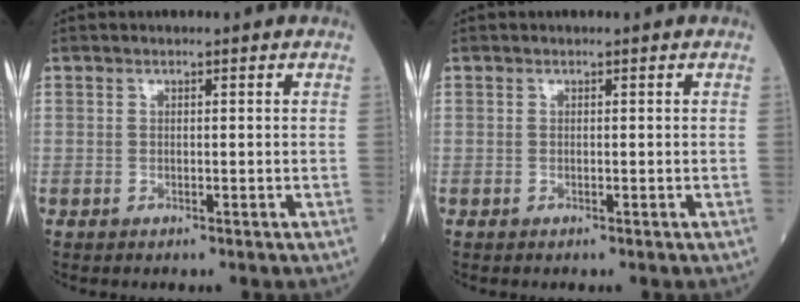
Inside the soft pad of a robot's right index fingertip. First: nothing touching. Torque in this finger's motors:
{"motor_torque": [0.04, -0.02, 0.00, -0.01]}